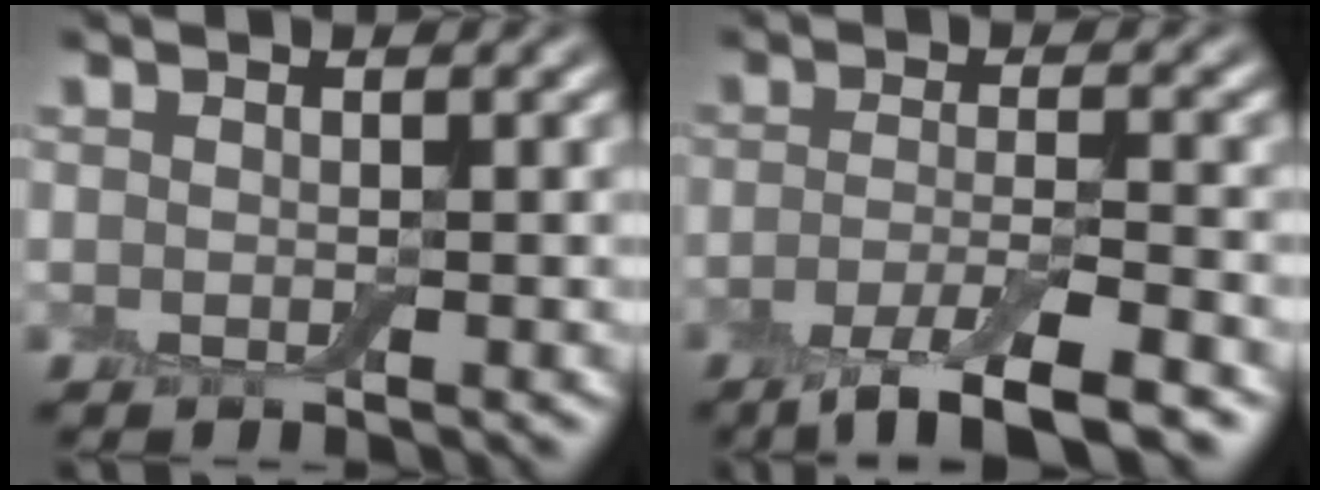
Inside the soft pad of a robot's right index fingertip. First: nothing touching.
{"total": 5.6, "force": [-3.4, 1.1, 4.3], "torque": [-0.070, -0.004, -0.065]}